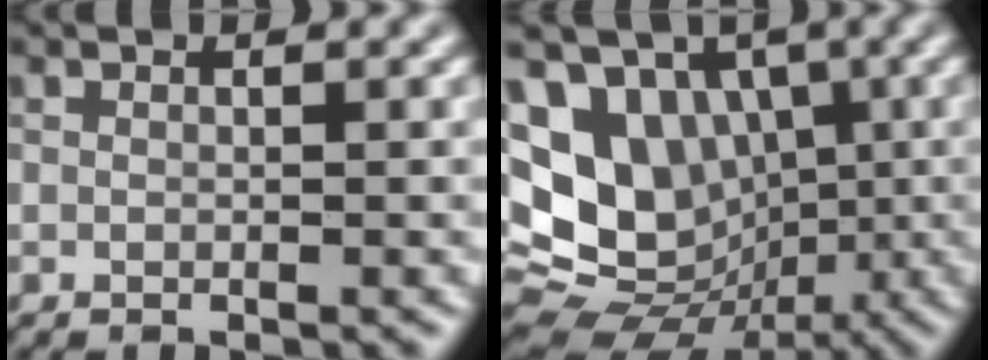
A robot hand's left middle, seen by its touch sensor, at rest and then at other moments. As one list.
[{"total": 15.2, "force": [1.6, 12.8, 8.0], "torque": [-0.160, 0.018, 0.020]}]